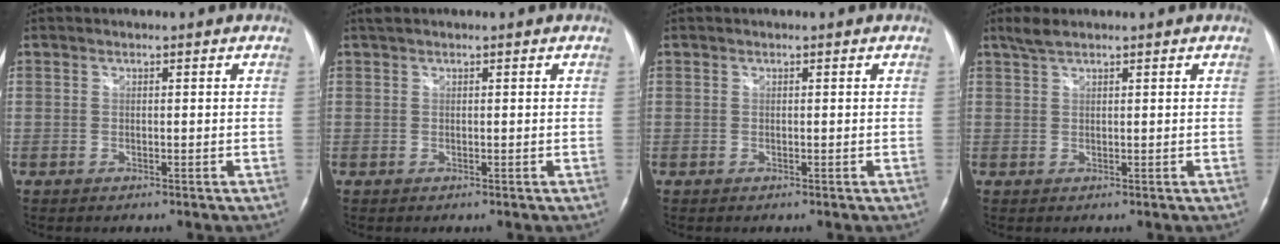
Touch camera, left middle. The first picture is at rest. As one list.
[{"total": 0.9, "force": [0.7, 0.1, 0.5], "torque": [-0.016, 0.017, 0.016]}, {"total": 0.0}, {"total": 2.2, "force": [1.8, 0.3, 1.2], "torque": [-0.032, 0.009, 0.039]}]